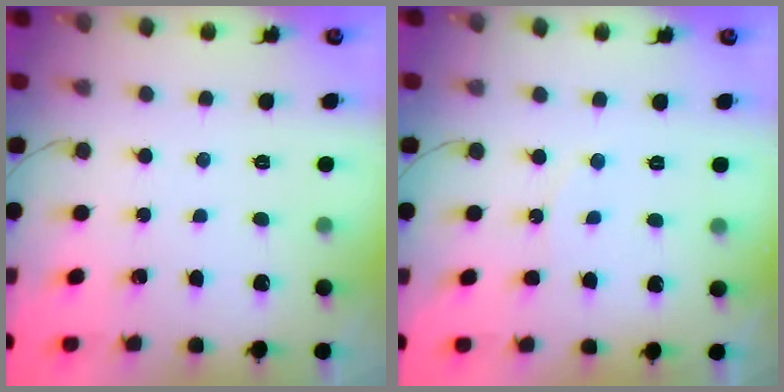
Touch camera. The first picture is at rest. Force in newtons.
{"total": 5.2, "press": 4.9, "slide": 1.7}